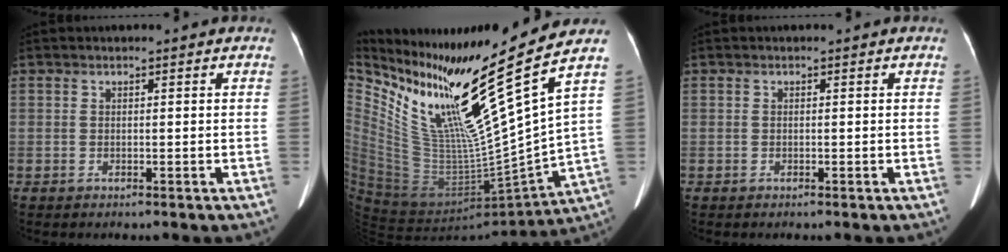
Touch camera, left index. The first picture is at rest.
{"total": 19.1, "force": [12.0, -0.1, 14.8], "torque": [-0.230, -0.039, 0.224]}
{"total": 0.0}